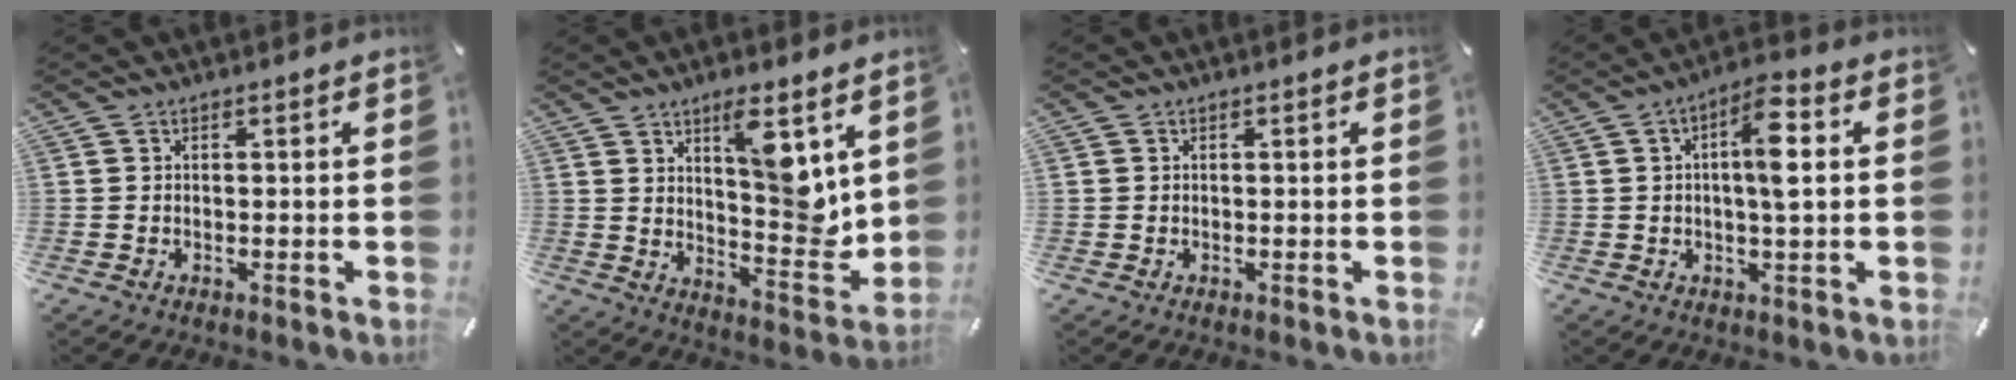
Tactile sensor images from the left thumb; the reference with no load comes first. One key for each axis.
{"total": 11.2, "fx": 5.7, "fy": 3.8, "fz": 8.9, "tx": -0.105, "ty": -0.053, "tz": 0.091}
{"total": 0.0}
{"total": 9.4, "fx": 1.4, "fy": 2.5, "fz": 9.0, "tx": -0.151, "ty": 0.006, "tz": 0.019}